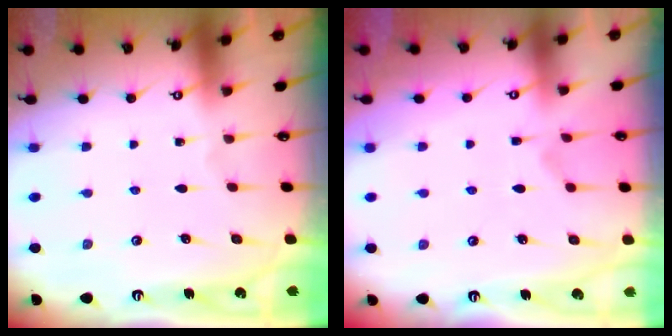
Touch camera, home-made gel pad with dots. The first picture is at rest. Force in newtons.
{"total": 3.4, "press": 3.2, "slide": 1.1}